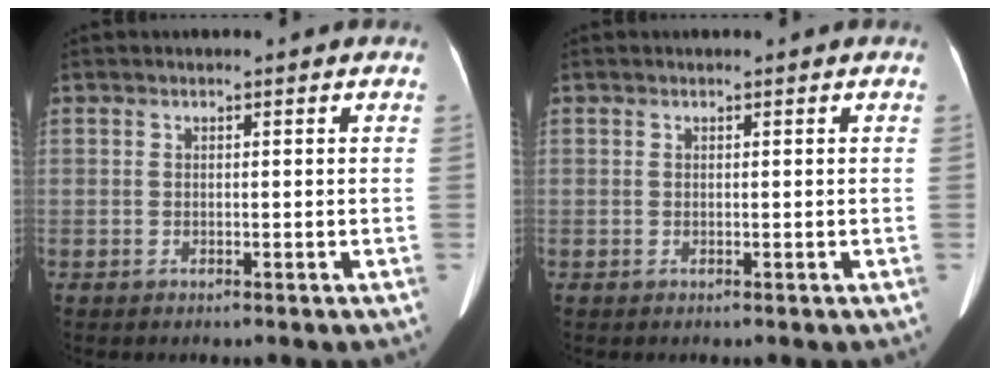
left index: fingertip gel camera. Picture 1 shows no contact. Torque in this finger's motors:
{"motor_torque": [0.00, 0.00, 0.00, 0.00]}